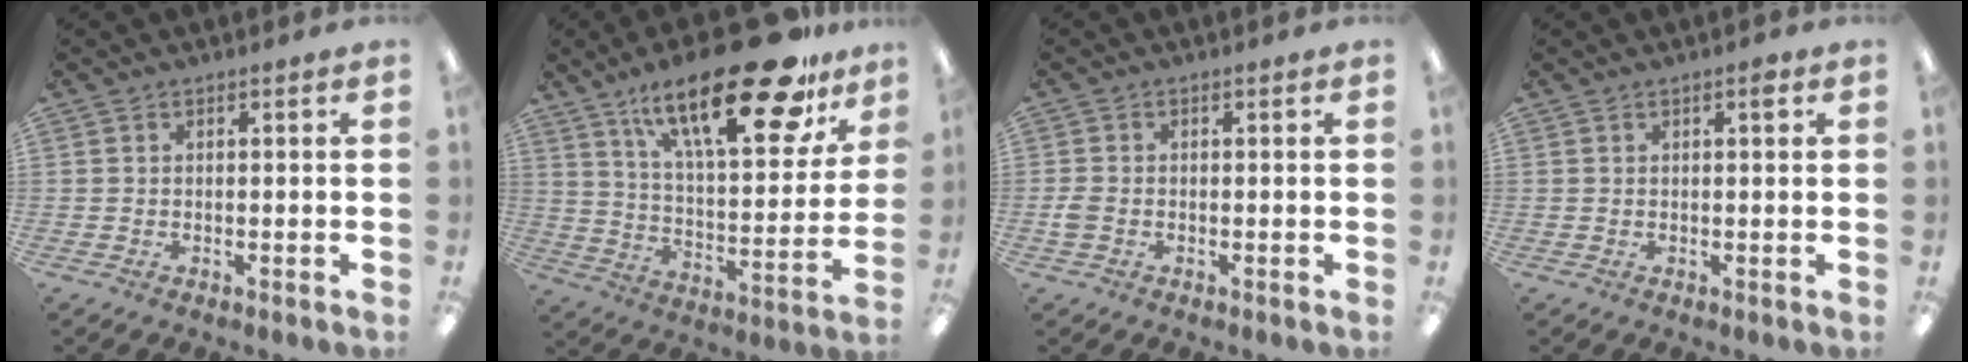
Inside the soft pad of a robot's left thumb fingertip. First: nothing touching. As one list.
[{"total": 28.4, "force": [18.7, 9.2, 19.4], "torque": [-0.290, -0.113, 0.301]}, {"total": 2.4, "force": [-0.5, 1.7, 1.7], "torque": [-0.036, 0.001, -0.010]}, {"total": 1.8, "force": [0.9, 0.6, 1.5], "torque": [-0.015, -0.004, 0.011]}]